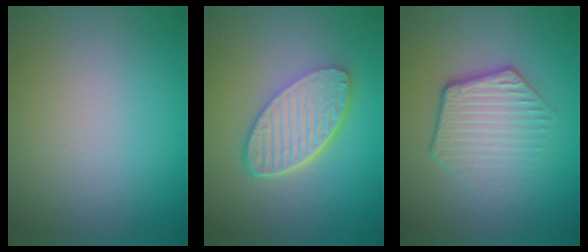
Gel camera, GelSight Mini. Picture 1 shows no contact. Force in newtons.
{"total": 6.0, "press": 4.4, "slide": 4.1}
{"total": 4.2, "press": 3.1, "slide": 2.9}